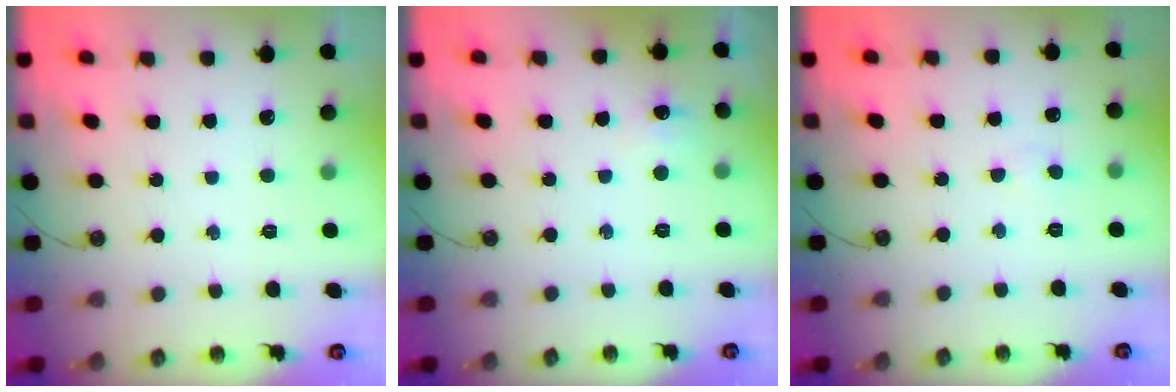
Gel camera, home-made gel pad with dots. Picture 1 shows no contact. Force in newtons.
{"total": 5.1, "press": 5.1, "slide": 0.7}
{"total": 3.5, "press": 3.4, "slide": 0.6}